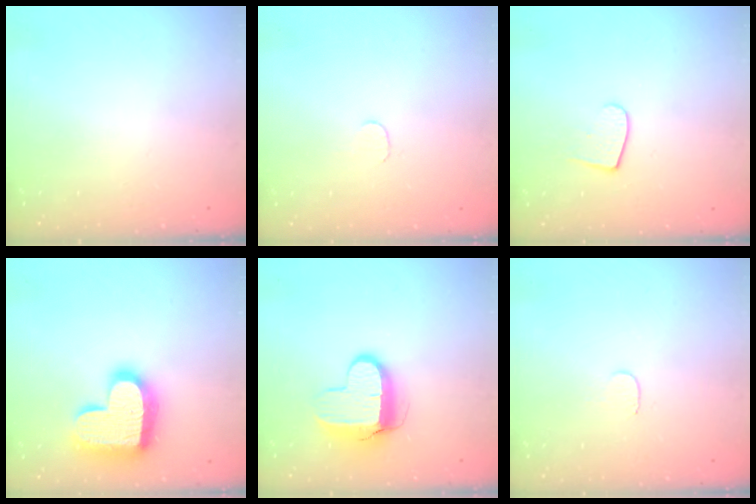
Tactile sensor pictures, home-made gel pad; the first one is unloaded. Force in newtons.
{"total": 3.1, "press": 3.1, "slide": 0.3}
{"total": 6.7, "press": 6.7, "slide": 0.6}
{"total": 19.2, "press": 19.2, "slide": 1.3}
{"total": 9.9, "press": 9.8, "slide": 0.9}
{"total": 3.4, "press": 3.4, "slide": 0.2}